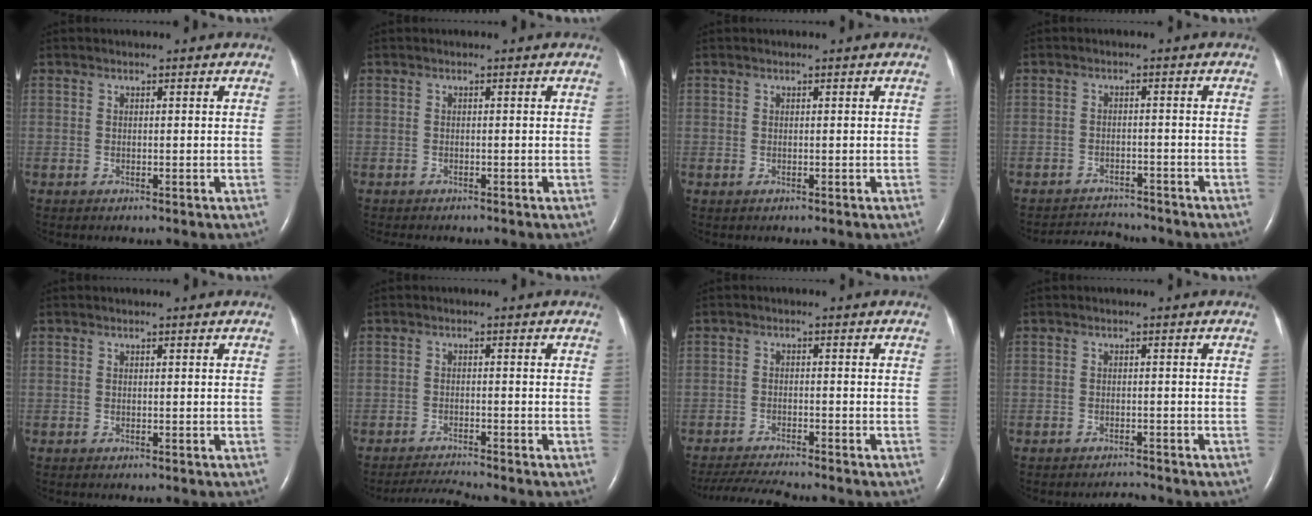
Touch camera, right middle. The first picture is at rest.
{"total": 2.2, "force": [-1.9, 0.6, 0.9], "torque": [-0.017, -0.005, -0.020]}
{"total": 0.0}
{"total": 5.4, "force": [-5.4, 0.6, -0.1], "torque": [-0.005, 0.000, -0.085]}
{"total": 0.0}
{"total": 3.6, "force": [-3.3, -1.4, 0.2], "torque": [-0.017, -0.021, -0.059]}
{"total": 7.3, "force": [-6.9, -0.4, 2.5], "torque": [-0.046, -0.019, -0.115]}
{"total": 1.7, "force": [-1.6, -0.3, -0.2], "torque": [-0.002, -0.011, -0.023]}